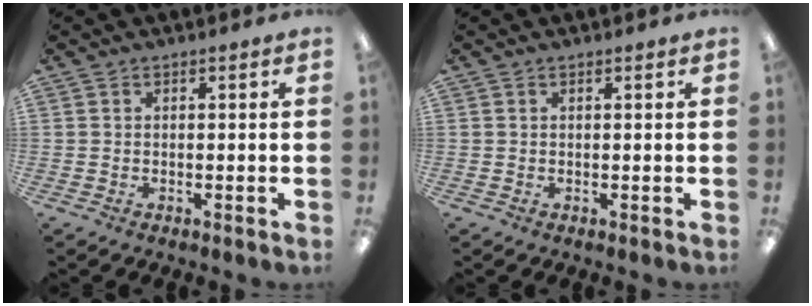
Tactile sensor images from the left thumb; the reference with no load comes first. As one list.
[{"total": 0.0}]